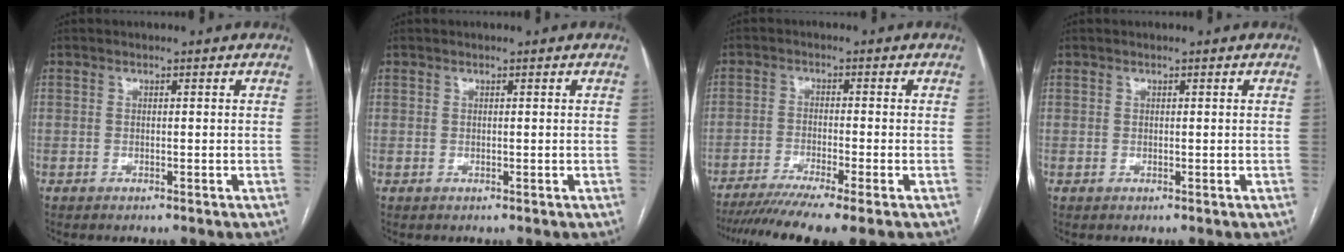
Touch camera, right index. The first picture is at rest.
{"total": 0.0}
{"total": 10.8, "force": [-8.4, -0.4, 6.8], "torque": [-0.105, -0.020, -0.133]}
{"total": 0.0}